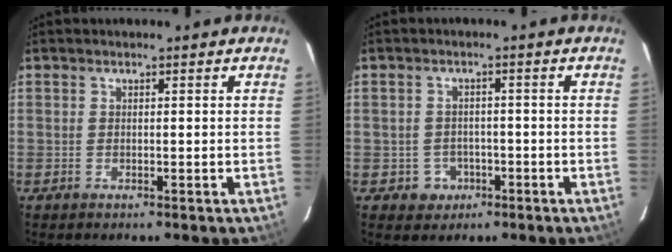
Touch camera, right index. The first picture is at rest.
{"total": 4.0, "force": [-1.6, 3.7, 0.4], "torque": [-0.017, 0.013, -0.015]}